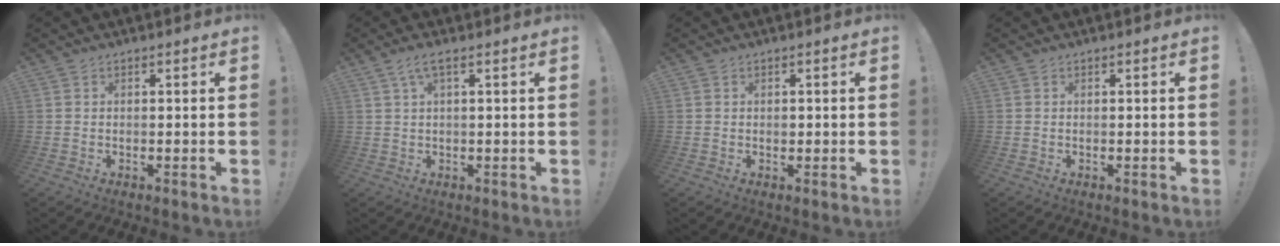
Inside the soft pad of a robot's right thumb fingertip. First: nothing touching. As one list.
[{"total": 3.6, "force": [1.4, 0.3, 3.3], "torque": [-0.060, -0.005, 0.024]}, {"total": 0.9, "force": [-0.2, 0.8, 0.3], "torque": [-0.010, 0.005, -0.004]}, {"total": 0.0}]